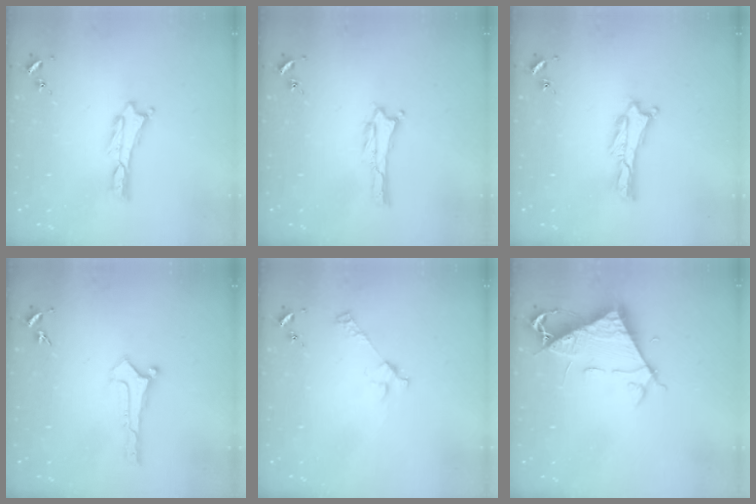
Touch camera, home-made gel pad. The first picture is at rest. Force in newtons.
{"total": 0.0}
{"total": 0.7, "press": 0.6, "slide": 0.2}
{"total": 0.0}
{"total": 2.9, "press": 2.9, "slide": 0.2}
{"total": 7.7, "press": 7.6, "slide": 0.8}